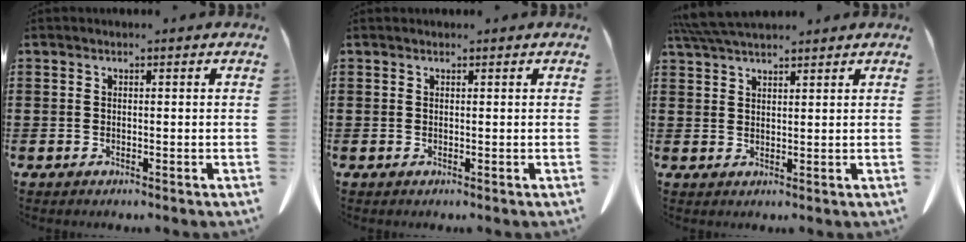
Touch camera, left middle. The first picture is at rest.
{"total": 0.0}
{"total": 5.0, "force": [4.4, 0.7, 2.1], "torque": [-0.054, -0.008, 0.086]}